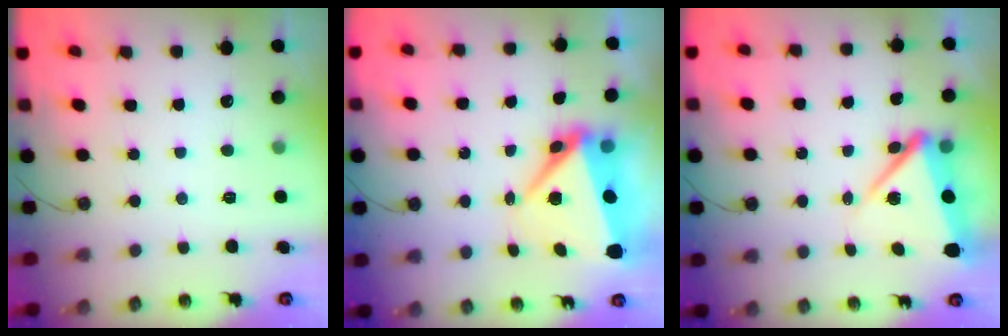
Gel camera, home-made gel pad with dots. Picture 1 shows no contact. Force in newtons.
{"total": 9.9, "press": 9.7, "slide": 1.8}
{"total": 8.4, "press": 8.1, "slide": 2.0}